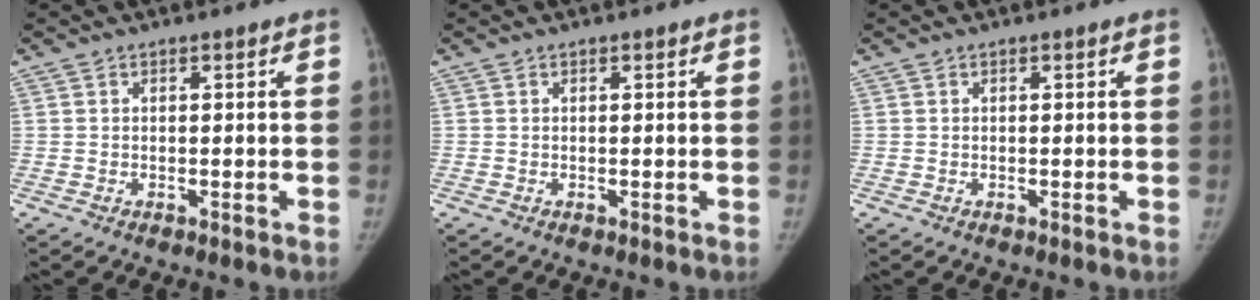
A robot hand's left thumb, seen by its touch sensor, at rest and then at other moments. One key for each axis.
{"total": 0.0}
{"total": 0.0}